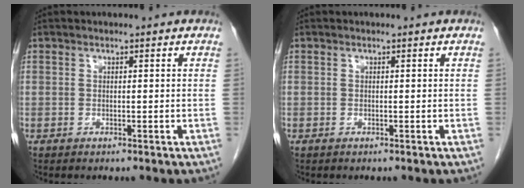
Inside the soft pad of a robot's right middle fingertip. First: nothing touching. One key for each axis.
{"total": 0.0}